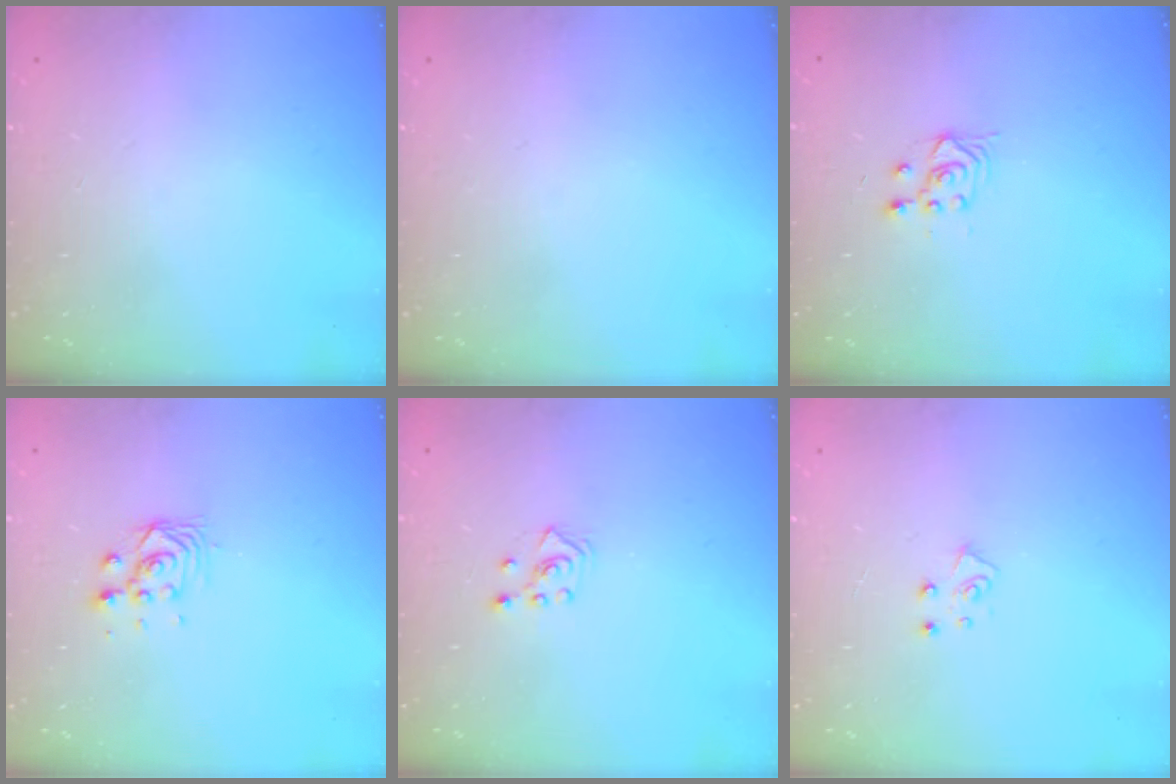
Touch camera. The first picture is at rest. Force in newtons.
{"total": 0.0}
{"total": 3.0, "press": 2.6, "slide": 1.3}
{"total": 2.9, "press": 2.8, "slide": 0.8}
{"total": 3.6, "press": 3.5, "slide": 0.7}
{"total": 4.9, "press": 4.9, "slide": 0.5}